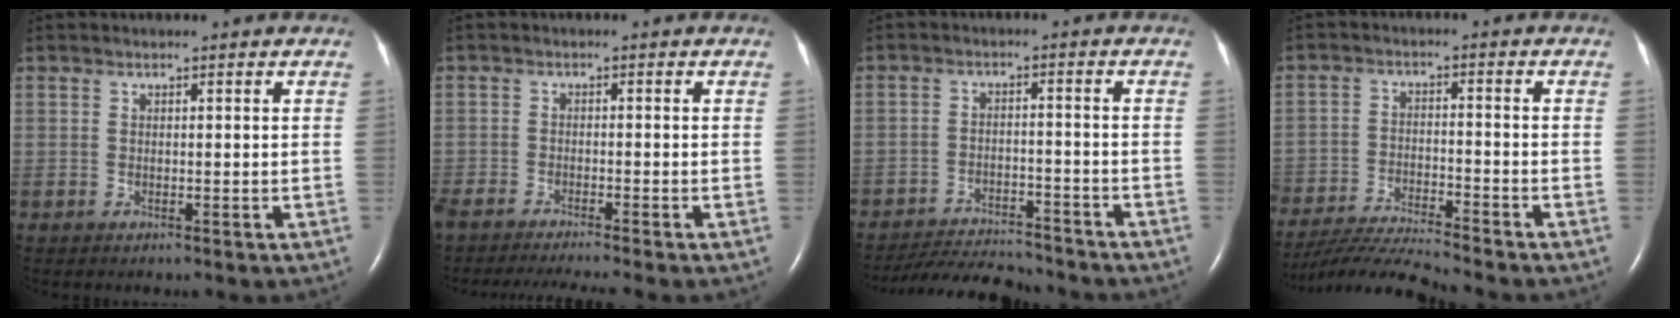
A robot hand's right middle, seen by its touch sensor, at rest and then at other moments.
{"total": 9.7, "force": [-8.7, -0.4, 4.3], "torque": [-0.055, -0.021, -0.137]}
{"total": 11.1, "force": [-10.7, 1.4, 2.6], "torque": [-0.041, -0.009, -0.163]}
{"total": 10.3, "force": [-9.9, -1.4, 2.6], "torque": [-0.040, -0.013, -0.177]}